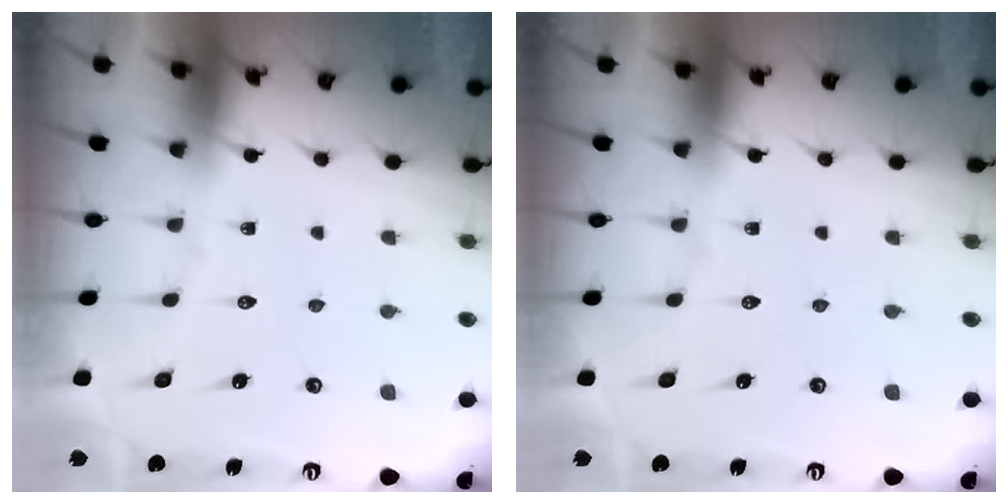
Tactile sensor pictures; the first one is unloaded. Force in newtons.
{"total": 0.0}